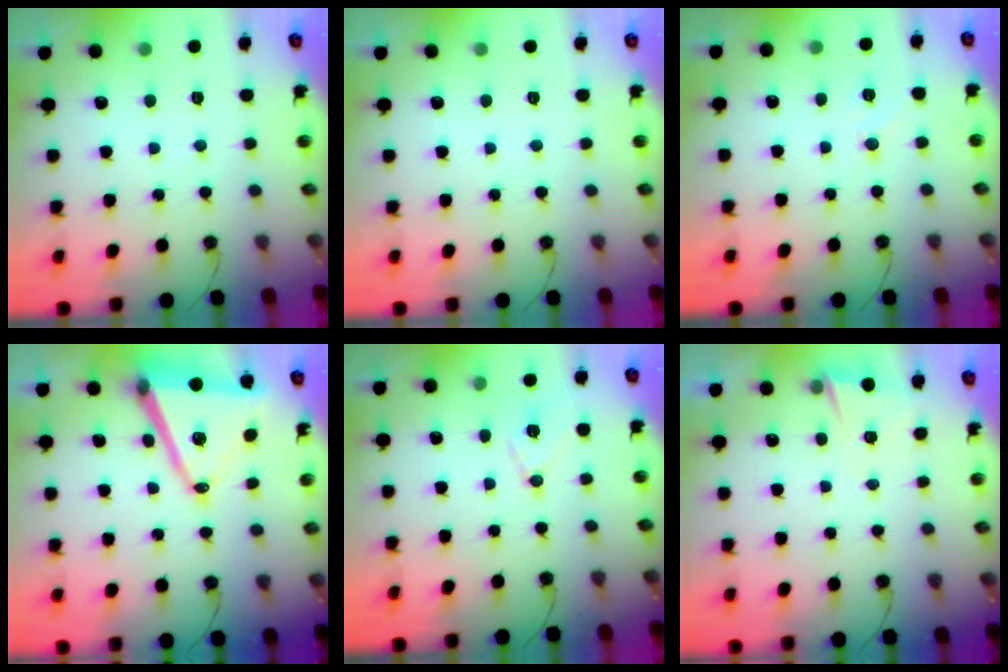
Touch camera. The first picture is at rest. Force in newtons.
{"total": 0.0}
{"total": 5.9, "press": 5.8, "slide": 1.1}
{"total": 15.5, "press": 14.9, "slide": 4.0}
{"total": 9.4, "press": 8.7, "slide": 3.5}
{"total": 2.9, "press": 2.6, "slide": 1.3}